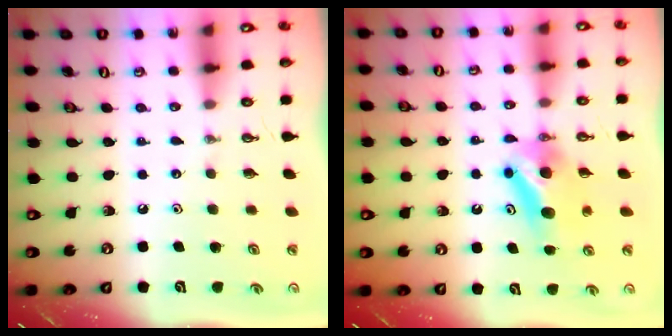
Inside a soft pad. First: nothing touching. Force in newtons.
{"total": 9.3, "press": 5.7, "slide": 7.3}